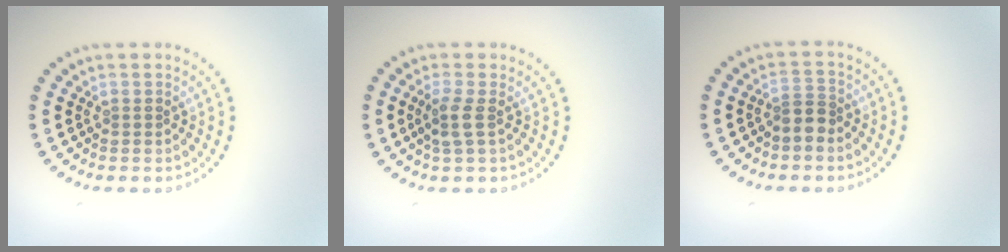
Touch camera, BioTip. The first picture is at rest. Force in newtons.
{"total": 1.8, "press": 1.5, "slide": 1.0}
{"total": 2.1, "press": 1.7, "slide": 1.2}